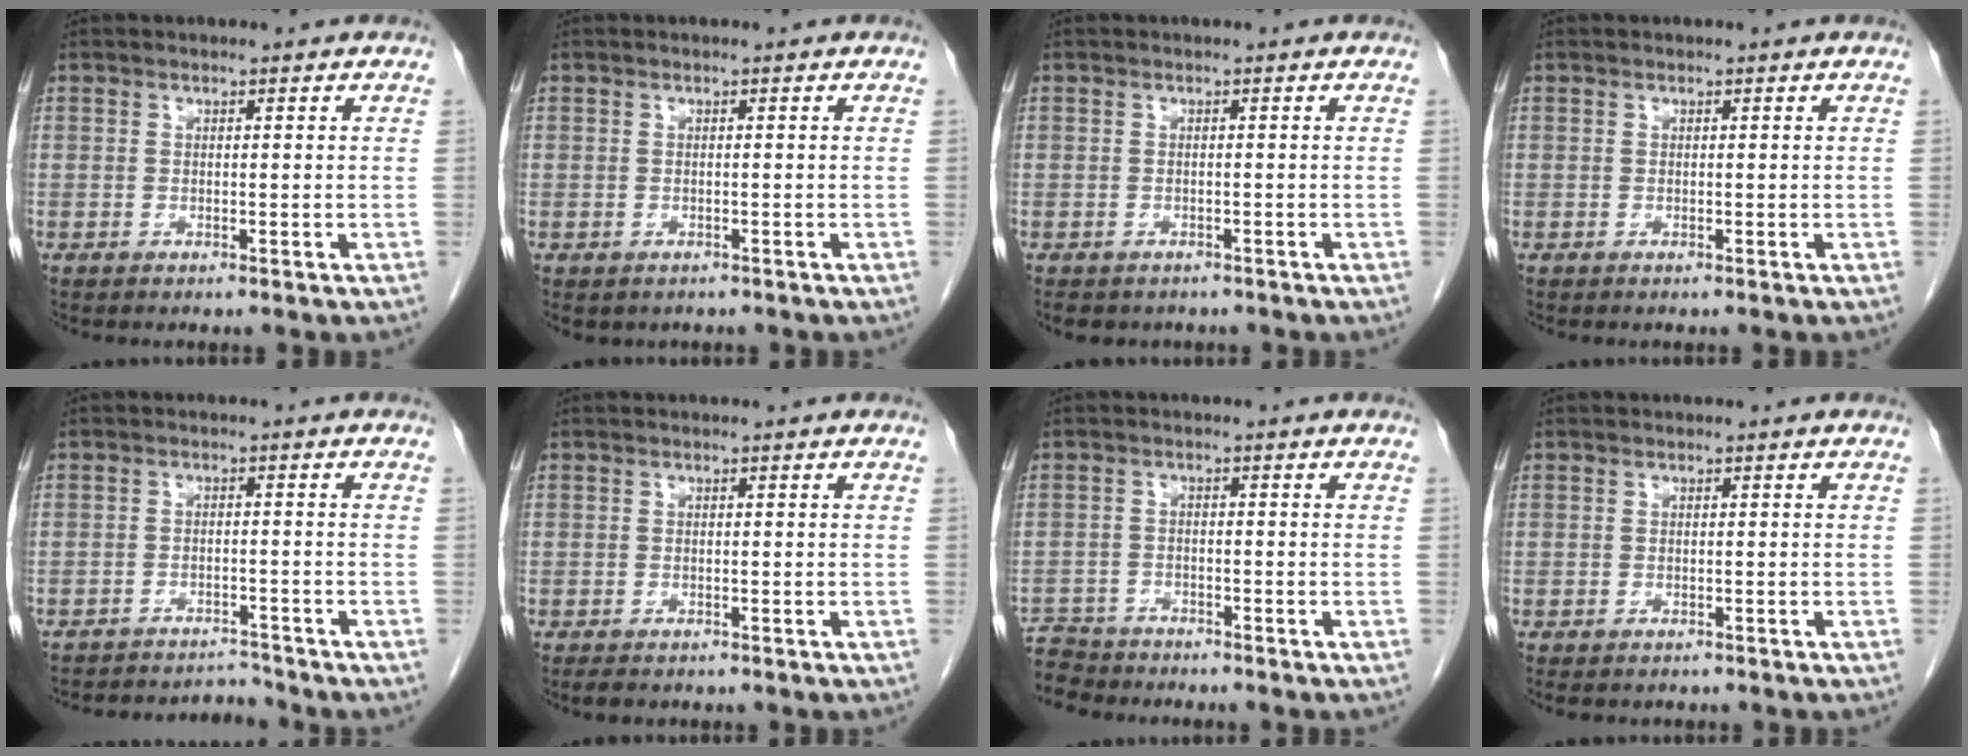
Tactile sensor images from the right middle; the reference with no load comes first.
{"total": 1.5, "force": [-1.1, 1.1, 0.2], "torque": [-0.007, 0.000, -0.011]}
{"total": 4.6, "force": [-3.7, 2.5, 1.0], "torque": [-0.011, 0.002, -0.045]}
{"total": 0.0}
{"total": 7.0, "force": [-6.9, 0.8, -0.2], "torque": [0.009, 0.016, -0.102]}
{"total": 1.6, "force": [-1.3, 0.7, 0.7], "torque": [-0.016, -0.003, -0.014]}
{"total": 5.3, "force": [-5.2, 1.1, -0.1], "torque": [-0.001, -0.007, -0.099]}
{"total": 3.1, "force": [-2.6, 1.3, 0.9], "torque": [-0.008, -0.003, -0.032]}